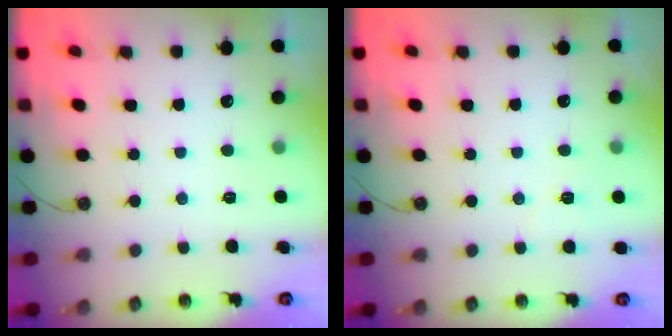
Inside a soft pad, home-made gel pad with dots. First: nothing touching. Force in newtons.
{"total": 2.9, "press": 2.1, "slide": 2.0}